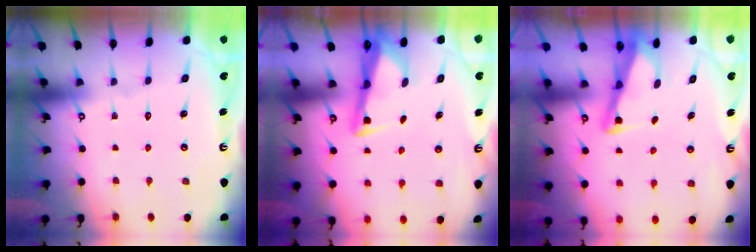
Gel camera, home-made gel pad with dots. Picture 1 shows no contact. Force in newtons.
{"total": 3.2, "press": 3.1, "slide": 0.6}
{"total": 2.9, "press": 2.8, "slide": 0.3}